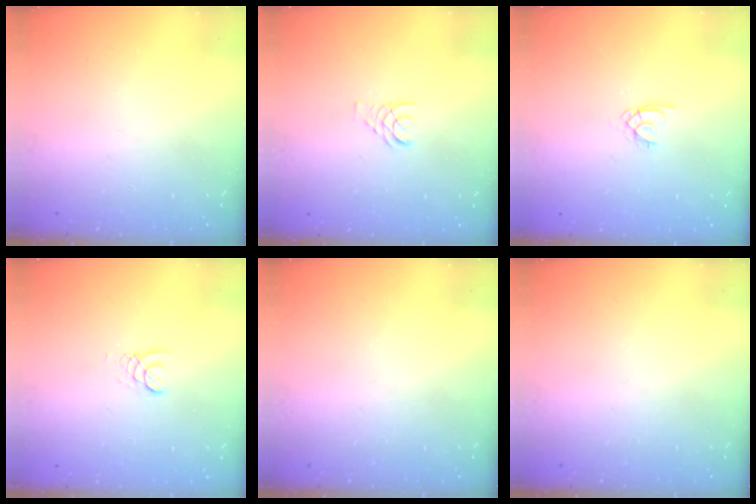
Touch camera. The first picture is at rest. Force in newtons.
{"total": 1.4, "press": 1.4, "slide": 0.2}
{"total": 1.5, "press": 1.4, "slide": 0.2}
{"total": 1.3, "press": 1.3, "slide": 0.1}
{"total": 0.0}
{"total": 0.0}